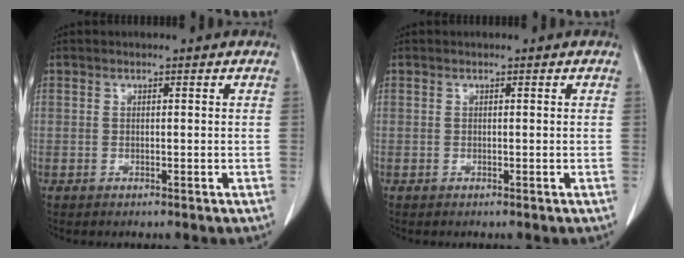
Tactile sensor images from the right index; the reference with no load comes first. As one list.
[{"total": 0.0}]